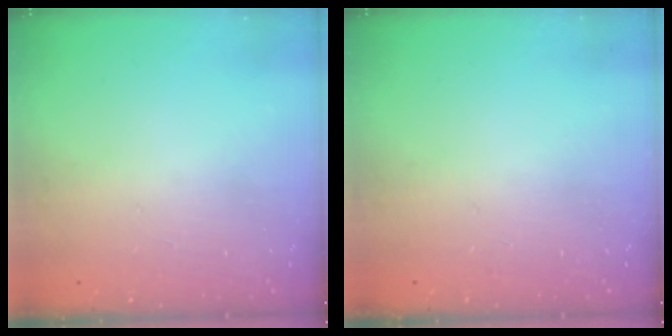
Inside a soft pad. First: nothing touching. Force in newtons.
{"total": 0.0}